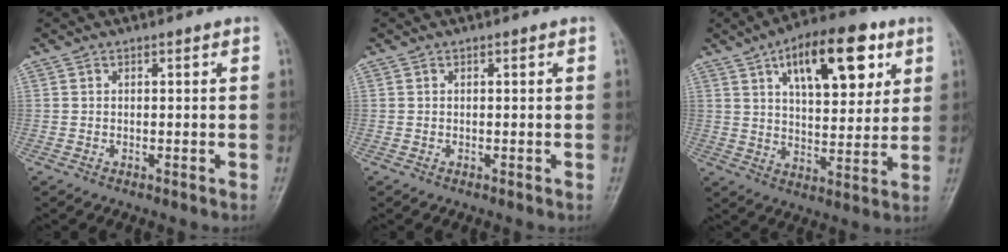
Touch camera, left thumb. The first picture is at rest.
{"total": 0.0}
{"total": 17.9, "force": [7.9, 8.3, 13.7], "torque": [-0.166, -0.017, 0.122]}